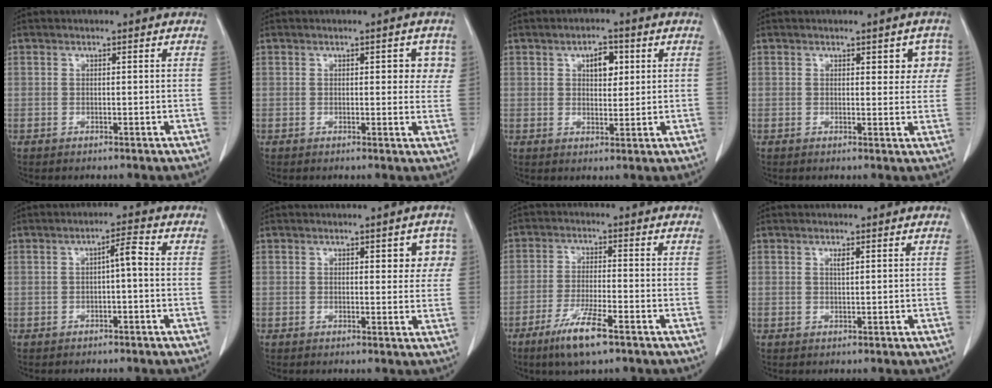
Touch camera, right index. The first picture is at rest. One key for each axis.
{"total": 3.9, "fx": 1.3, "fy": 2.0, "fz": 3.2, "tx": -0.022, "ty": 0.007, "tz": 0.011}
{"total": 4.2, "fx": 1.6, "fy": 2.2, "fz": 3.2, "tx": -0.049, "ty": 0.006, "tz": 0.026}
{"total": 4.1, "fx": 1.6, "fy": 2.0, "fz": 3.2, "tx": -0.021, "ty": 0.006, "tz": 0.015}
{"total": 2.9, "fx": -0.2, "fy": 0.4, "fz": 2.9, "tx": -0.043, "ty": 0.009, "tz": -0.005}
{"total": 4.4, "fx": 1.6, "fy": 2.0, "fz": 3.6, "tx": -0.027, "ty": 0.009, "tz": 0.015}
{"total": 7.7, "fx": -4.8, "fy": 0.6, "fz": 6.0, "tx": -0.119, "ty": -0.015, "tz": -0.084}
{"total": 0.9, "fx": 0.5, "fy": 0.1, "fz": 0.7, "tx": -0.018, "ty": -0.001, "tz": 0.010}